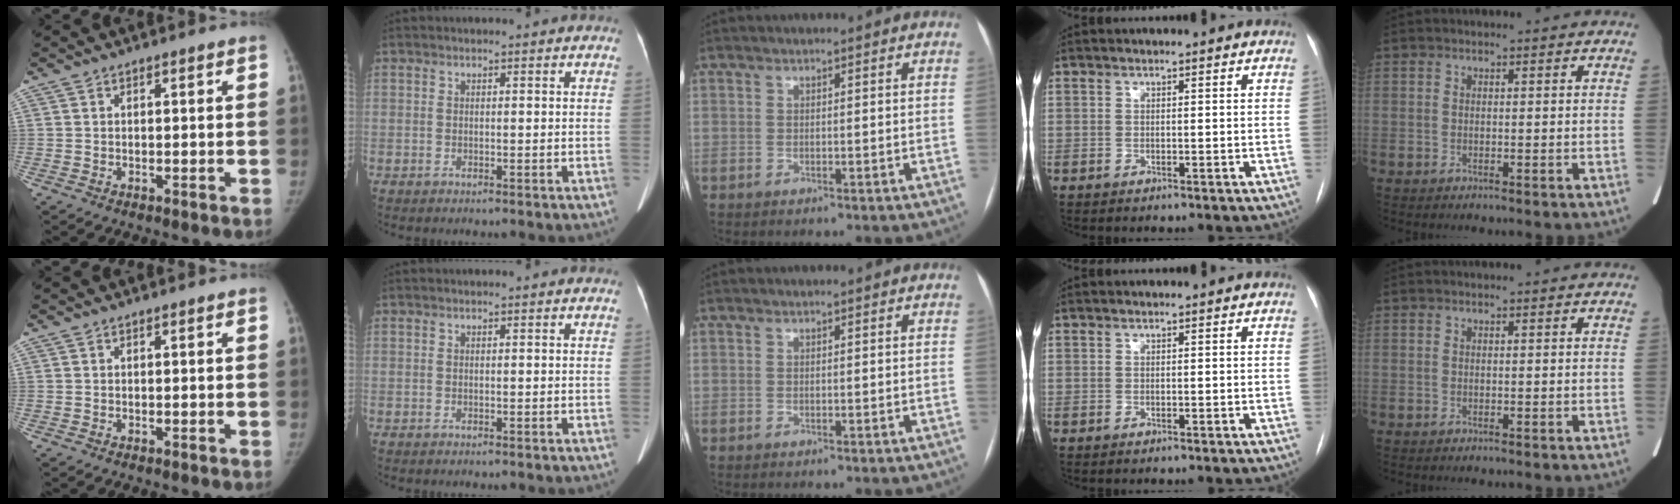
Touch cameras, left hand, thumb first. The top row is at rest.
{}